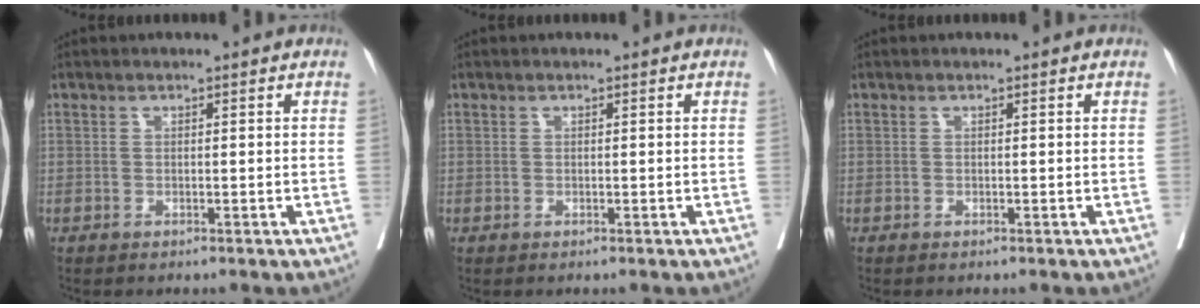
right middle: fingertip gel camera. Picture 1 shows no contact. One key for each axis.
{"total": 0.0}
{"total": 0.0}